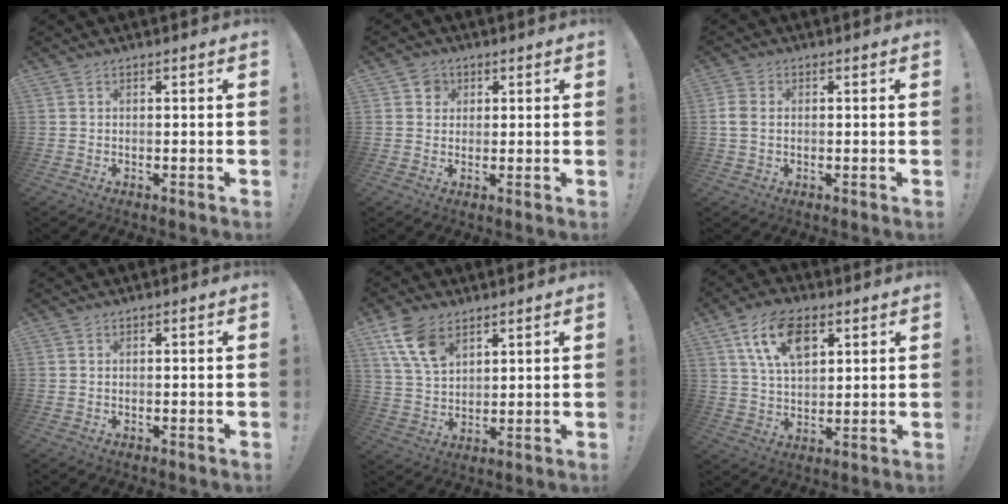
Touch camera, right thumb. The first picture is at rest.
{"total": 3.9, "force": [1.6, 3.5, 1.0], "torque": [-0.005, -0.005, 0.026]}
{"total": 3.9, "force": [0.3, 2.8, 2.8], "torque": [-0.069, 0.007, 0.005]}
{"total": 0.0}
{"total": 11.4, "force": [6.6, 6.7, 6.5], "torque": [-0.123, -0.026, 0.128]}
{"total": 13.7, "force": [6.2, 7.9, 9.3], "torque": [-0.155, -0.003, 0.116]}